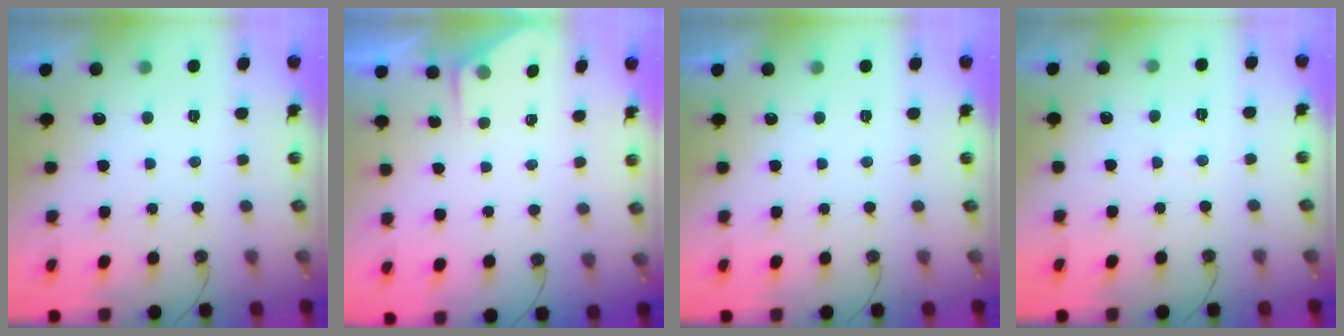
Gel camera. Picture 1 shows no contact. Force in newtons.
{"total": 2.2, "press": 2.2, "slide": 0.3}
{"total": 0.0}
{"total": 3.4, "press": 3.3, "slide": 0.5}